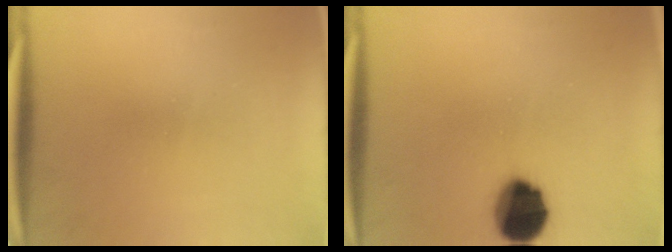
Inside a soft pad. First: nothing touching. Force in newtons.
{"total": 12.1}